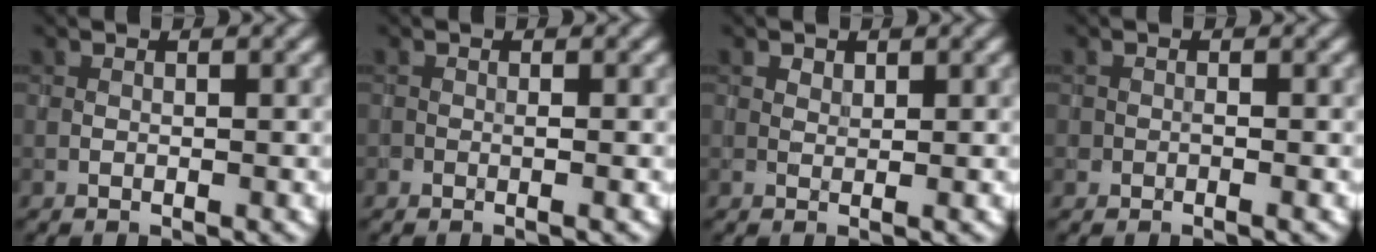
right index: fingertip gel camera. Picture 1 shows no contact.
{"total": 0.5, "force": [-0.2, 0.0, 0.5], "torque": [-0.008, -0.001, -0.004]}
{"total": 0.9, "force": [0.7, 0.5, 0.5], "torque": [-0.010, -0.001, 0.011]}
{"total": 0.7, "force": [-0.3, 0.4, 0.5], "torque": [-0.008, 0.001, -0.004]}